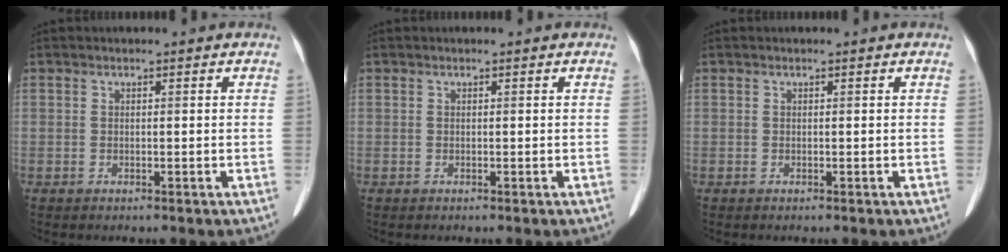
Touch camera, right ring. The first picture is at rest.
{"total": 0.0}
{"total": 0.0}